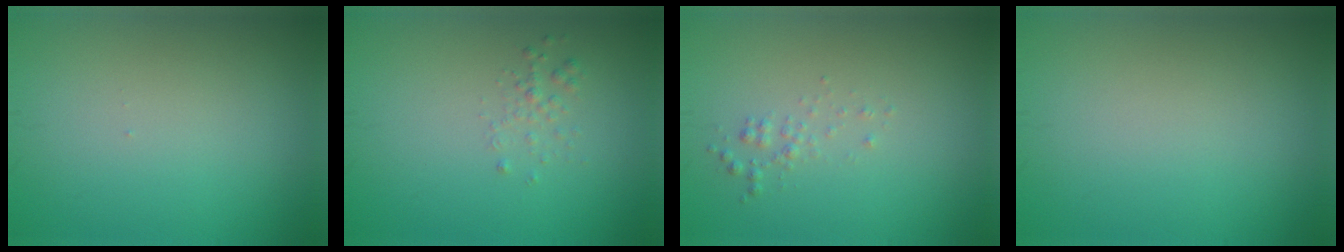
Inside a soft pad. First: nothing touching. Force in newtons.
{"total": 1.0, "press": 1.0, "slide": 0.1}
{"total": 0.9, "press": 0.9, "slide": 0.0}
{"total": 0.0}